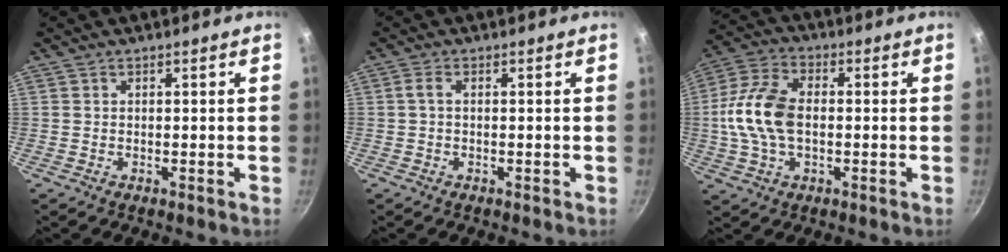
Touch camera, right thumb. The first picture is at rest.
{"total": 1.7, "force": [0.0, 0.5, 1.6], "torque": [-0.044, 0.006, -0.002]}
{"total": 13.3, "force": [-0.7, 8.0, 10.7], "torque": [-0.205, 0.029, -0.028]}